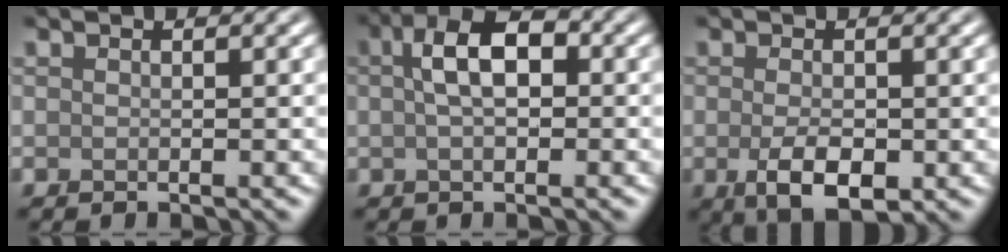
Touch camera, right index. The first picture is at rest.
{"total": 4.8, "force": [0.5, 2.6, 4.1], "torque": [-0.066, 0.013, 0.002]}
{"total": 4.1, "force": [-1.0, 2.1, 3.3], "torque": [-0.065, -0.008, -0.013]}